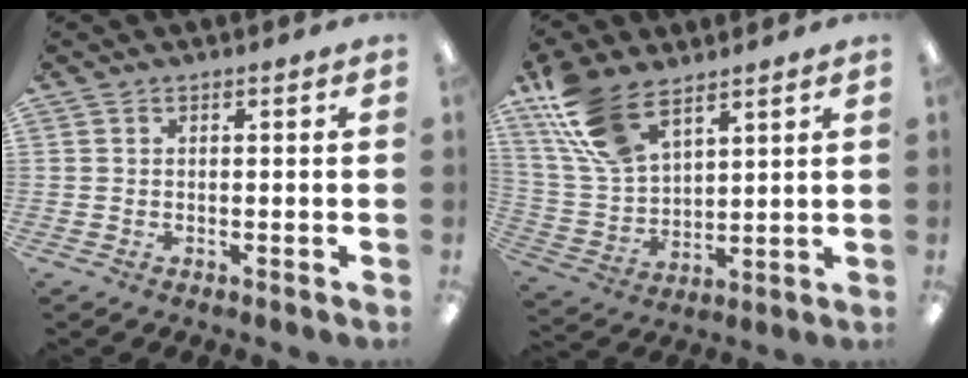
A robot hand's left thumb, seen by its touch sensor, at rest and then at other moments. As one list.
[{"total": 14.9, "force": [9.9, 7.2, 8.5], "torque": [-0.202, -0.028, 0.188]}]